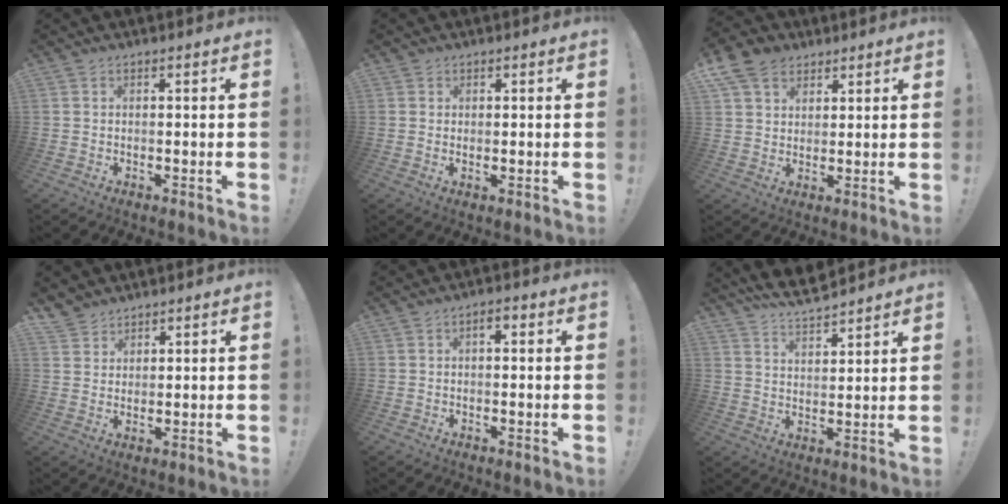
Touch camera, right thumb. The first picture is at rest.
{"total": 1.2, "force": [0.8, 0.8, 0.3], "torque": [0.002, -0.002, 0.015]}
{"total": 9.7, "force": [5.8, 6.9, 3.7], "torque": [-0.061, -0.024, 0.116]}
{"total": 4.2, "force": [3.6, 2.1, 0.3], "torque": [-0.004, -0.026, 0.069]}
{"total": 2.0, "force": [0.0, 1.0, 1.7], "torque": [-0.025, 0.006, -0.004]}
{"total": 8.4, "force": [7.6, 2.0, 3.0], "torque": [-0.065, -0.050, 0.142]}